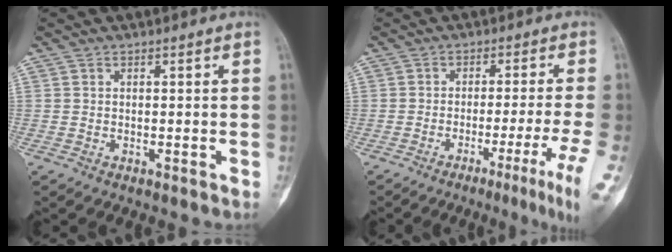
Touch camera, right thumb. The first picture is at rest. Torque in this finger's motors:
{"motor_torque": [0.65, -0.83, 0.79, -0.55, 0.01]}